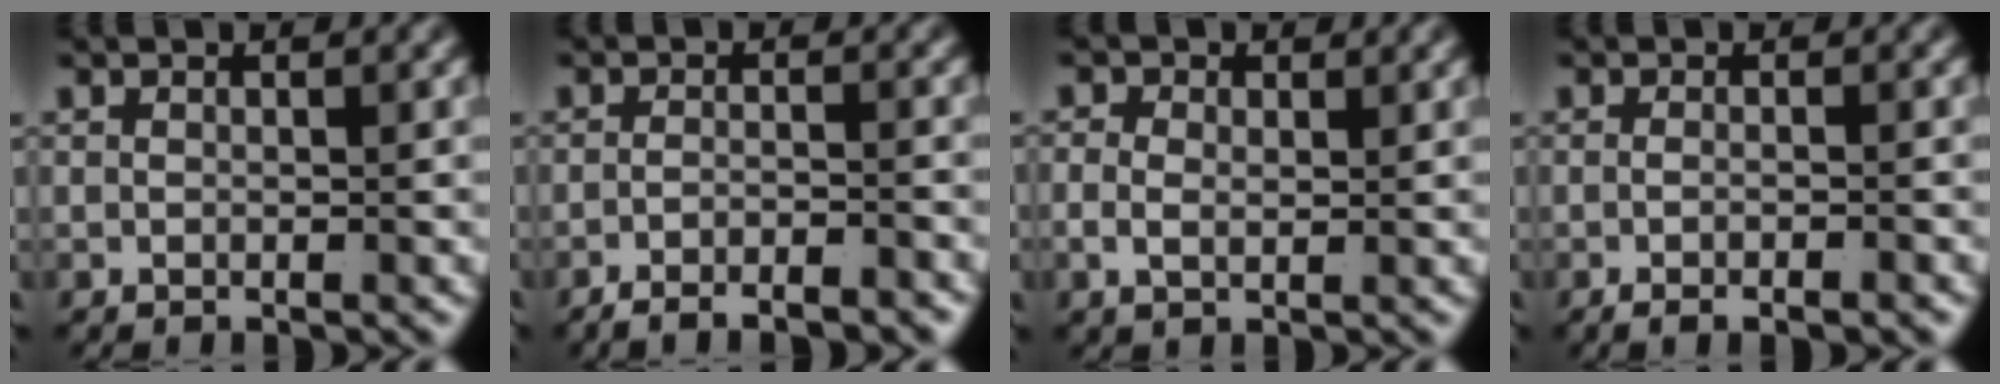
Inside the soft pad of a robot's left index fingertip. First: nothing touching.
{"total": 4.1, "force": [-3.8, 0.5, 1.3], "torque": [-0.019, -0.009, -0.062]}
{"total": 1.5, "force": [0.1, 0.9, 1.2], "torque": [-0.031, -0.014, 0.010]}
{"total": 2.2, "force": [-1.9, -0.1, 1.1], "torque": [-0.019, -0.004, -0.027]}